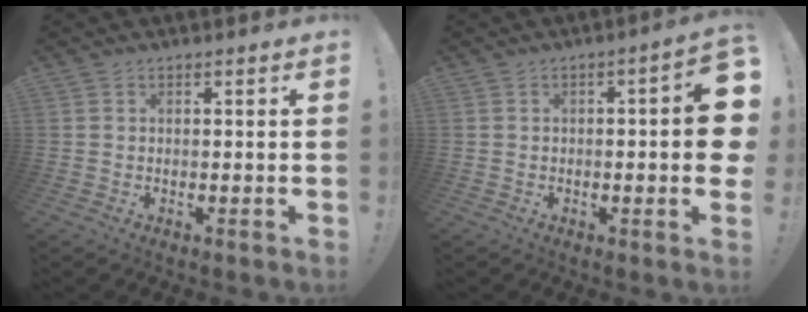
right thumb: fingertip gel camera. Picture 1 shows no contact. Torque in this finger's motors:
{"motor_torque": [1.41, 2.01, 0.82, -0.76, 0.05]}